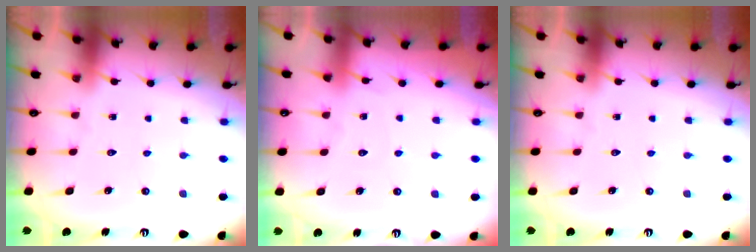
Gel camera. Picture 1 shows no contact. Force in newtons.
{"total": 2.7, "press": 2.6, "slide": 0.4}
{"total": 0.0}